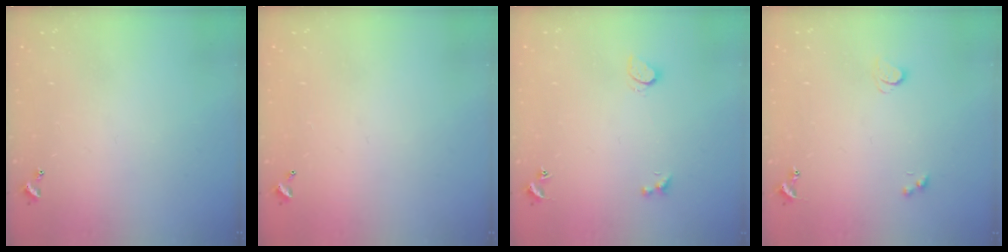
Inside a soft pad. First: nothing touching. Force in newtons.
{"total": 2.8, "press": 2.8, "slide": 0.1}
{"total": 1.8, "press": 1.7, "slide": 0.5}
{"total": 1.9, "press": 1.9, "slide": 0.5}